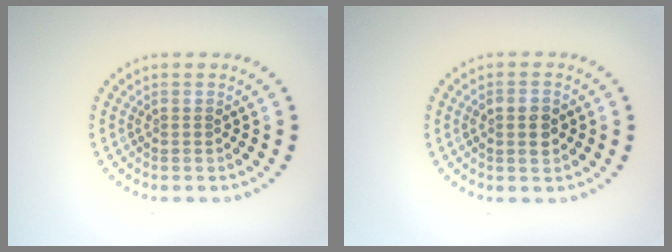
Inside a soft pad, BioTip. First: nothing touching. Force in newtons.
{"total": 2.0, "press": 2.0, "slide": 0.2}